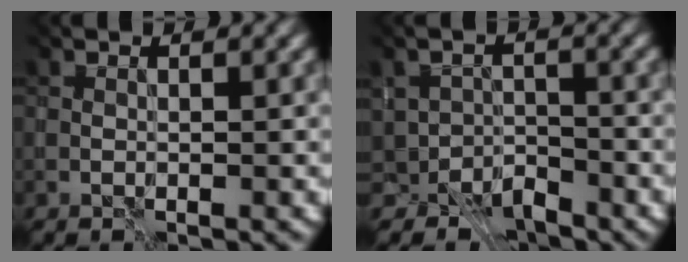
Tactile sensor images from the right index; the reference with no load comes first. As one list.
[{"total": 4.1, "force": [-3.0, 2.6, 1.0], "torque": [-0.005, -0.011, -0.053]}]